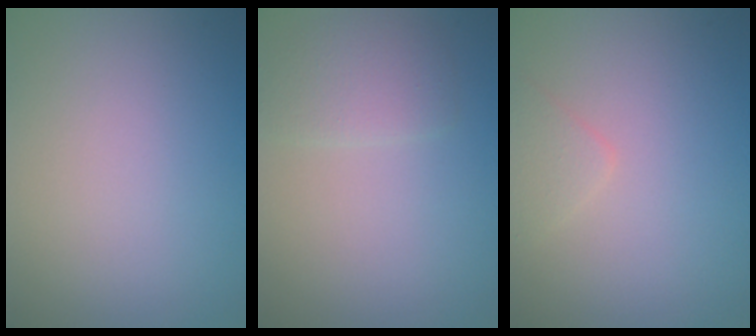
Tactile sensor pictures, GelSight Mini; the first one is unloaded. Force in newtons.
{"total": 2.3, "press": 2.2, "slide": 0.1}
{"total": 1.3, "press": 1.3, "slide": 0.0}